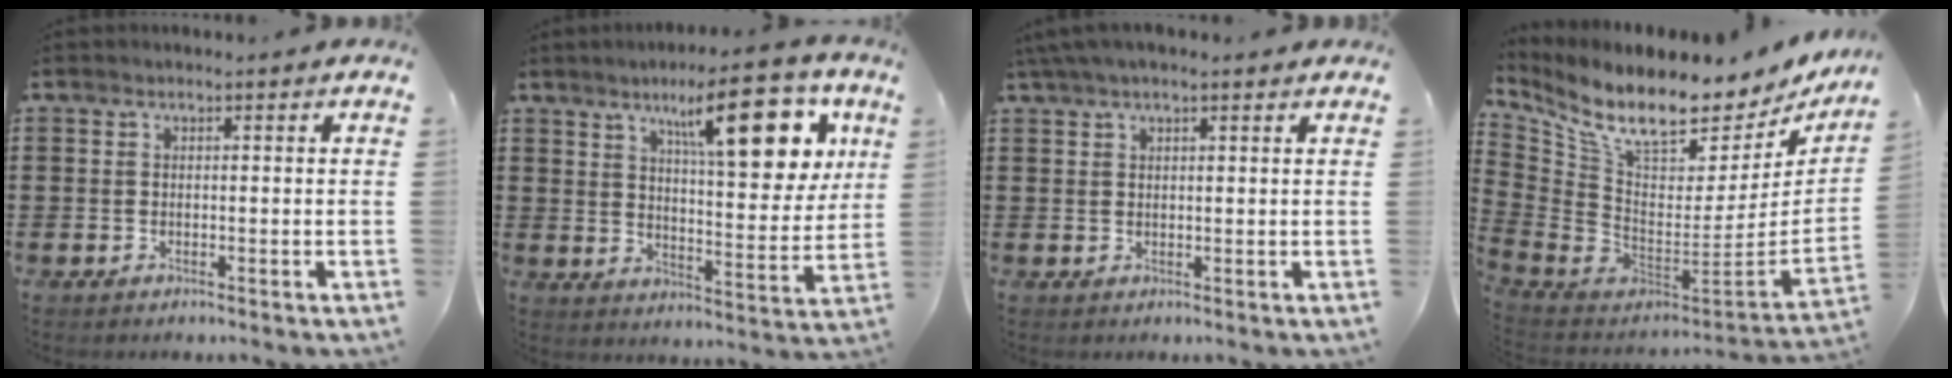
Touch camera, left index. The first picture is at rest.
{"total": 15.4, "force": [8.0, 4.4, 12.4], "torque": [-0.186, -0.023, 0.121]}
{"total": 2.8, "force": [1.9, 0.7, 2.0], "torque": [-0.041, 0.006, 0.035]}
{"total": 11.1, "force": [8.5, 2.9, 6.5], "torque": [-0.150, -0.080, 0.146]}